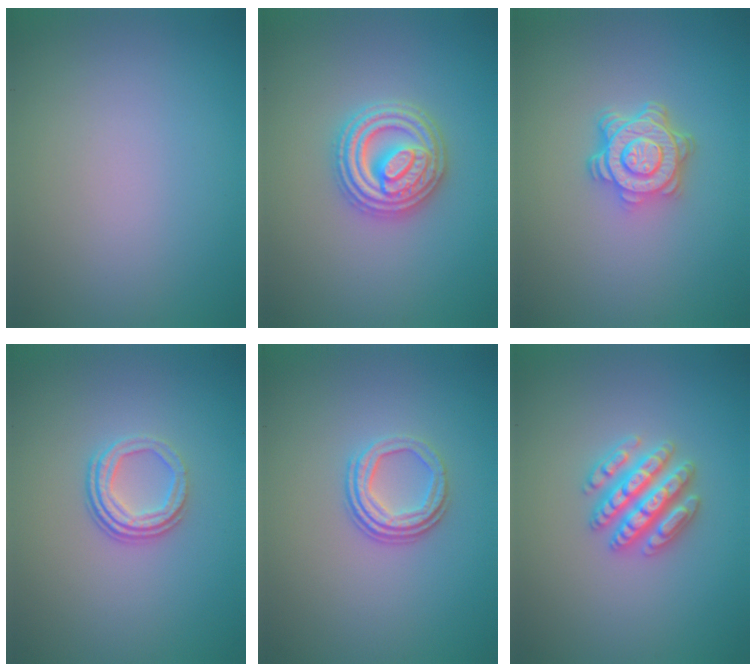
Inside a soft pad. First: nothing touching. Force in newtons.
{"total": 4.9, "press": 4.8, "slide": 0.8}
{"total": 4.7, "press": 3.6, "slide": 2.9}
{"total": 3.3, "press": 2.4, "slide": 2.3}
{"total": 3.0, "press": 2.3, "slide": 2.0}
{"total": 4.8, "press": 4.7, "slide": 0.8}